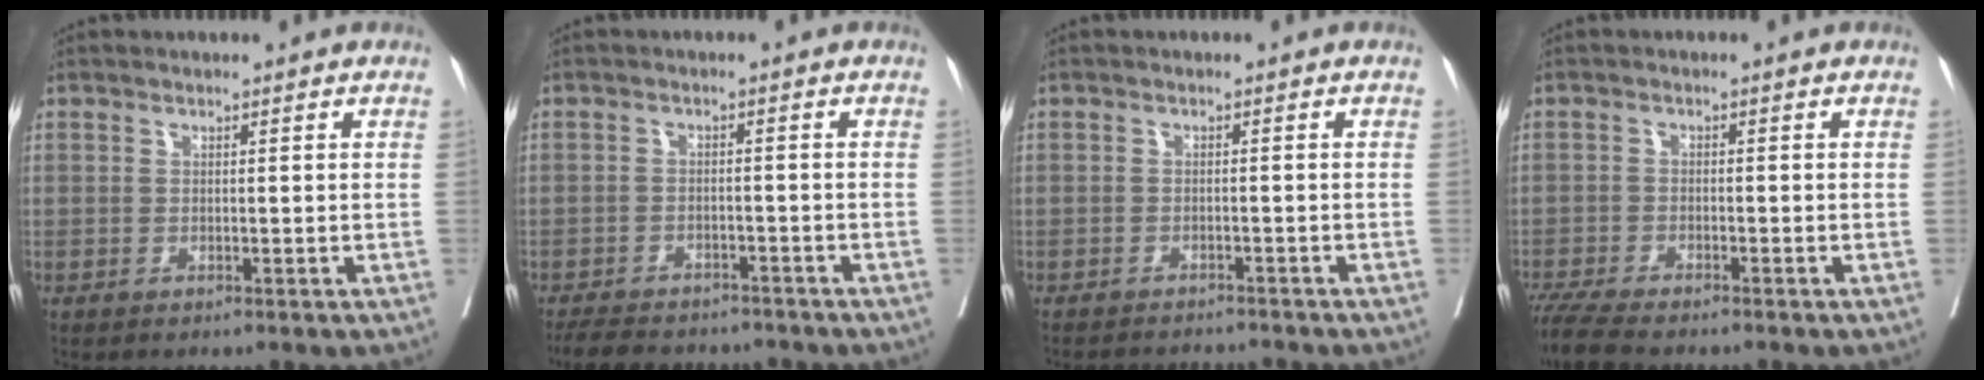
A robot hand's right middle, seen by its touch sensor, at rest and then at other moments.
{"total": 10.8, "force": [-9.7, 3.3, 3.6], "torque": [-0.066, -0.002, -0.131]}
{"total": 5.4, "force": [-5.4, 0.4, 0.8], "torque": [-0.004, -0.004, -0.073]}
{"total": 6.9, "force": [-6.0, 0.7, 3.4], "torque": [-0.059, -0.020, -0.105]}